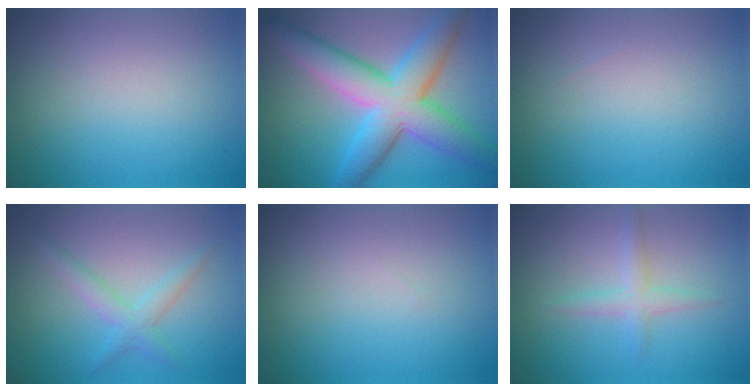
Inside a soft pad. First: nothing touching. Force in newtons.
{"total": 9.6, "press": 9.6, "slide": 0.3}
{"total": 0.0}
{"total": 2.2, "press": 2.2, "slide": 0.1}
{"total": 0.0}
{"total": 1.9, "press": 1.9, "slide": 0.1}